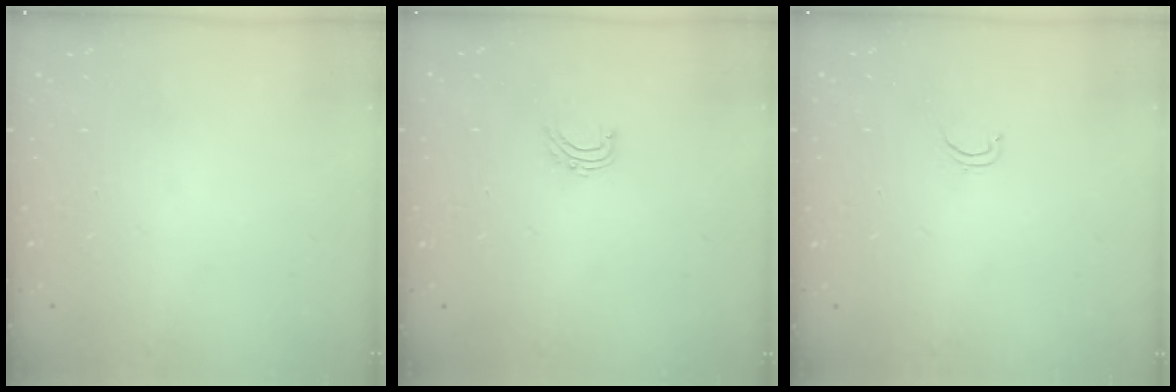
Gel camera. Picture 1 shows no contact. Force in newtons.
{"total": 4.8, "press": 4.8, "slide": 0.3}
{"total": 2.6, "press": 2.5, "slide": 0.4}